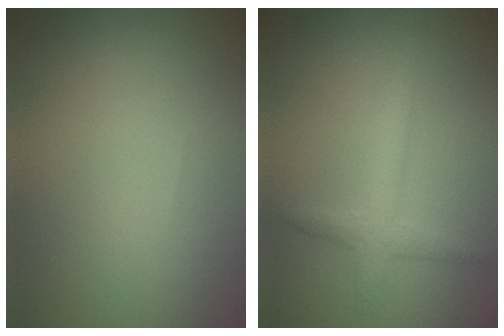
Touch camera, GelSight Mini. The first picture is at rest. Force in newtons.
{"total": 2.3, "press": 2.3, "slide": 0.1}